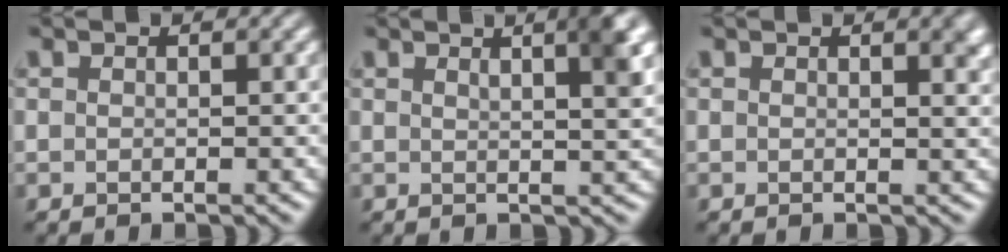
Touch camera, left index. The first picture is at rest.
{"total": 4.3, "force": [2.2, 1.2, 3.6], "torque": [-0.028, 0.013, 0.022]}
{"total": 1.6, "force": [1.0, 0.6, 1.2], "torque": [-0.006, 0.002, 0.013]}